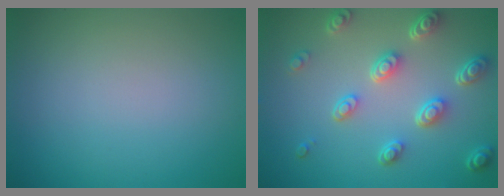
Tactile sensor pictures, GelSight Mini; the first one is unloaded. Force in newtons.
{"total": 5.2, "press": 3.8, "slide": 3.5}